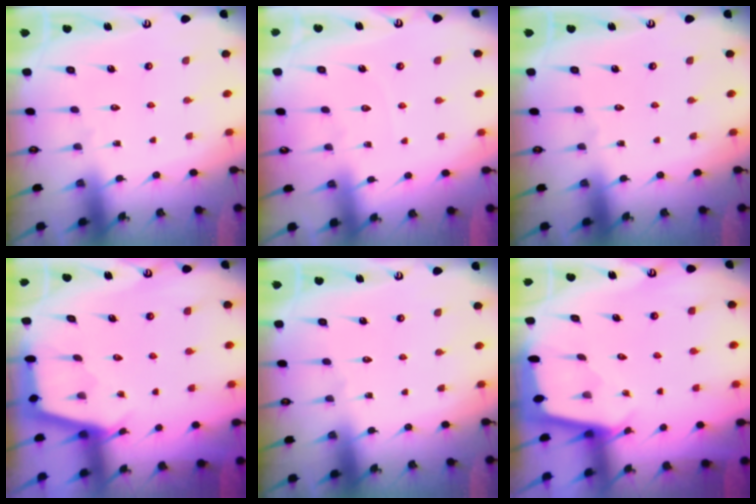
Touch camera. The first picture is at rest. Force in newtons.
{"total": 2.7, "press": 2.6, "slide": 0.4}
{"total": 0.0}
{"total": 2.7, "press": 2.7, "slide": 0.3}
{"total": 0.0}
{"total": 1.6, "press": 1.6, "slide": 0.2}